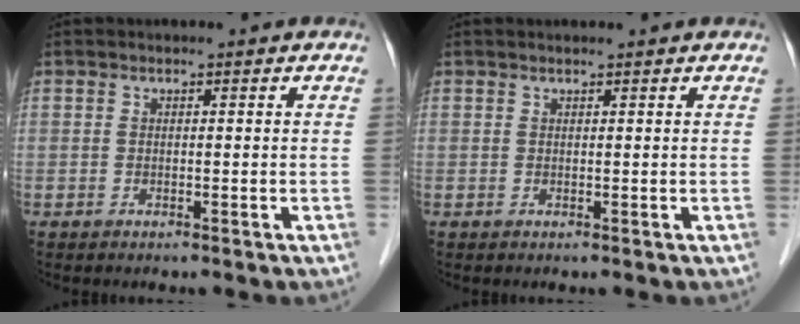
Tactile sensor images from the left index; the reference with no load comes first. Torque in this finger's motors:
{"motor_torque": [0.21, -0.11, 0.03, 0.01]}